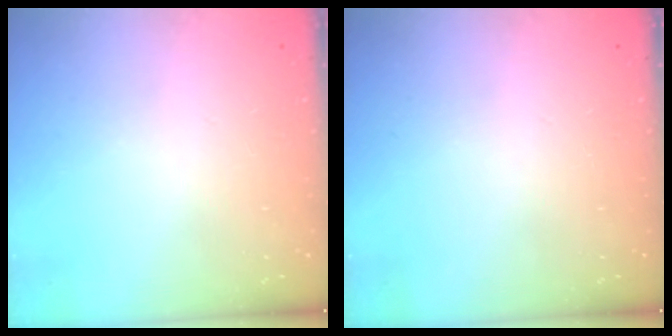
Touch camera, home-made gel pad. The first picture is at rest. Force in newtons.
{"total": 0.0}